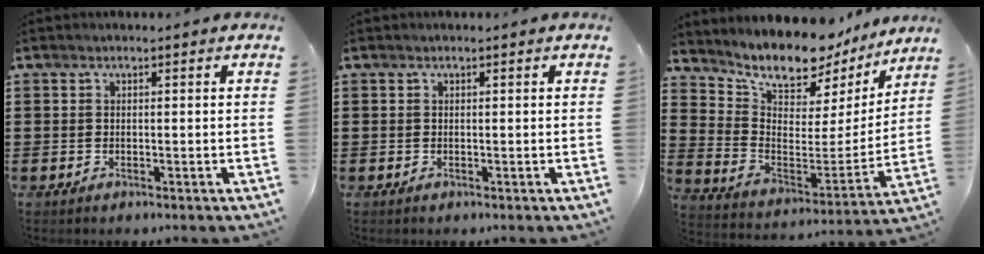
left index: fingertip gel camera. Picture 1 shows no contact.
{"total": 0.0}
{"total": 9.7, "force": [9.1, 2.4, 2.5], "torque": [-0.075, -0.078, 0.153]}